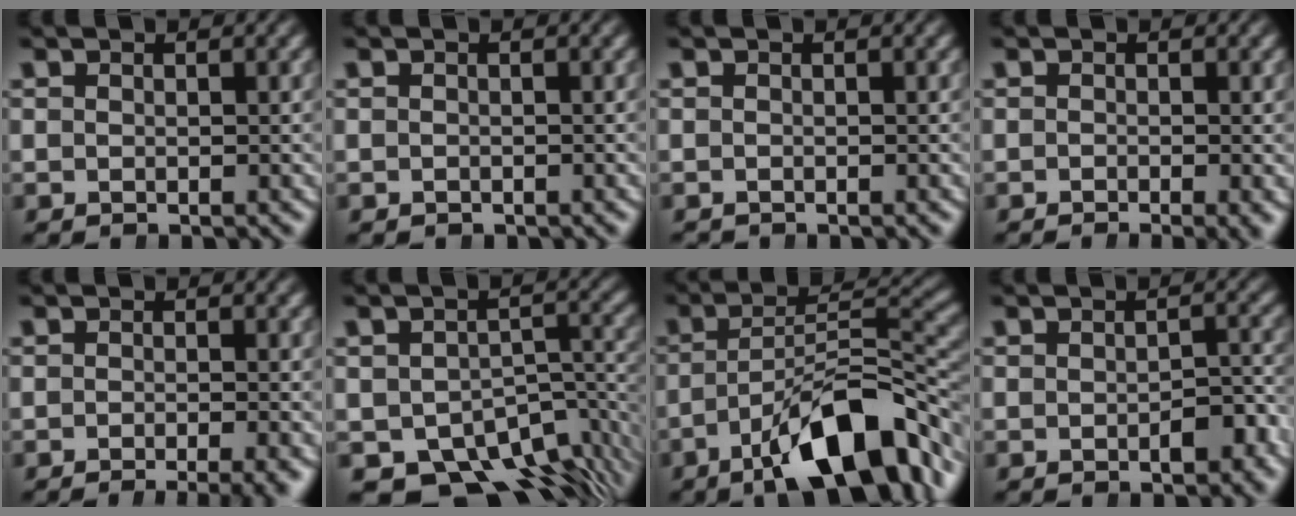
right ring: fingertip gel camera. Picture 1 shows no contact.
{"total": 0.7, "force": [-0.5, 0.2, -0.3], "torque": [0.007, -0.007, -0.005]}
{"total": 0.8, "force": [-0.6, -0.3, -0.3], "torque": [0.014, -0.004, -0.009]}
{"total": 1.5, "force": [-1.1, -0.4, 1.0], "torque": [-0.003, -0.002, -0.018]}
{"total": 3.6, "force": [-3.1, 0.2, 1.8], "torque": [-0.008, -0.005, -0.045]}
{"total": 13.2, "force": [-7.1, 8.4, 7.4], "torque": [-0.096, -0.048, -0.087]}
{"total": 10.6, "force": [-4.3, 3.3, 9.1], "torque": [-0.116, -0.008, -0.053]}
{"total": 2.4, "force": [-1.5, 1.1, 1.6], "torque": [-0.020, 0.005, -0.025]}